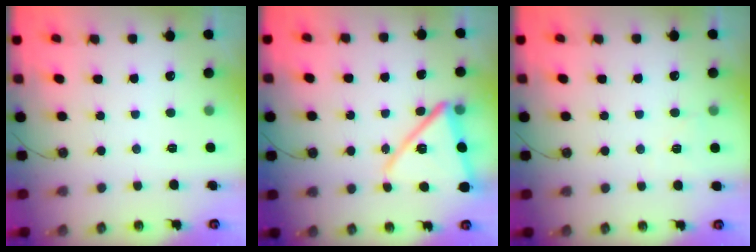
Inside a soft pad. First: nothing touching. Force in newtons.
{"total": 15.3, "press": 15.3, "slide": 1.2}
{"total": 5.0, "press": 4.7, "slide": 1.8}